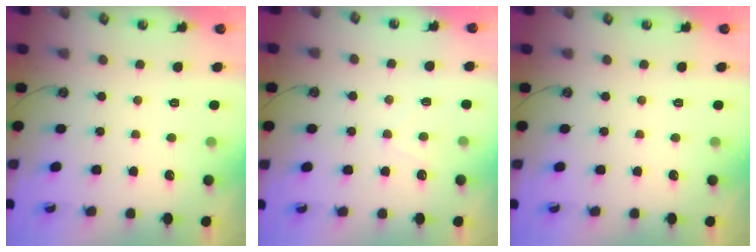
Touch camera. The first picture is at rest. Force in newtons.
{"total": 2.2, "press": 2.2, "slide": 0.3}
{"total": 0.0}